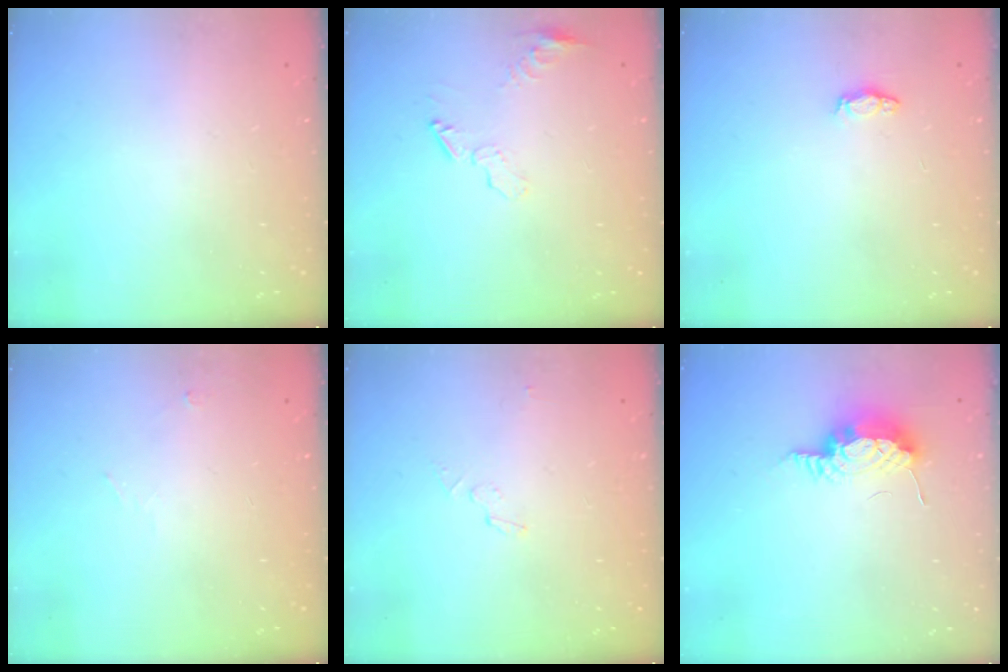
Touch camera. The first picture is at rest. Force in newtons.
{"total": 6.6, "press": 6.6, "slide": 0.3}
{"total": 3.0, "press": 2.9, "slide": 0.4}
{"total": 3.8, "press": 3.1, "slide": 2.2}
{"total": 2.9, "press": 2.9, "slide": 0.3}
{"total": 16.0, "press": 11.3, "slide": 11.4}